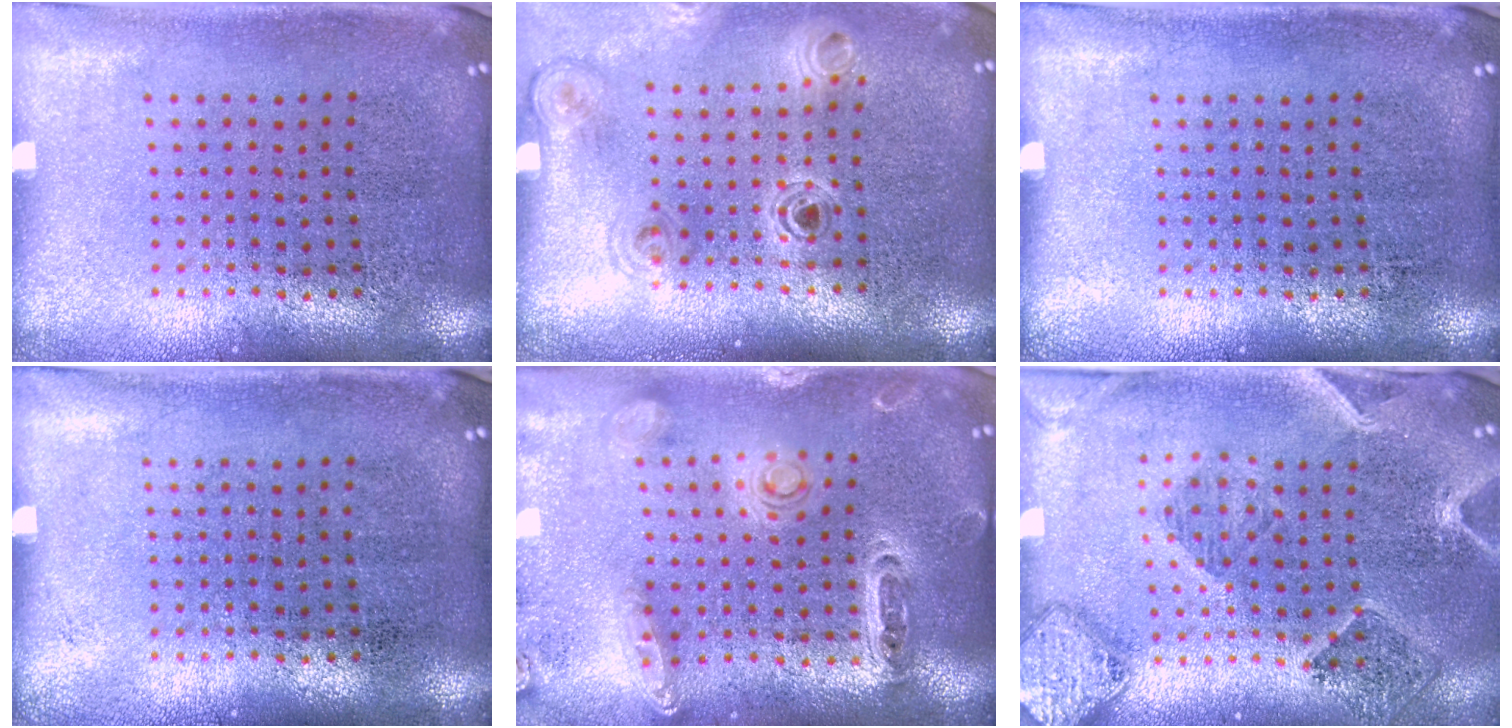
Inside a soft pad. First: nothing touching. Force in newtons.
{"total": 1.1, "press": 1.1, "slide": 0.2}
{"total": 0.0}
{"total": 0.0}
{"total": 1.4, "press": 1.4, "slide": 0.4}
{"total": 1.6, "press": 1.6, "slide": 0.3}